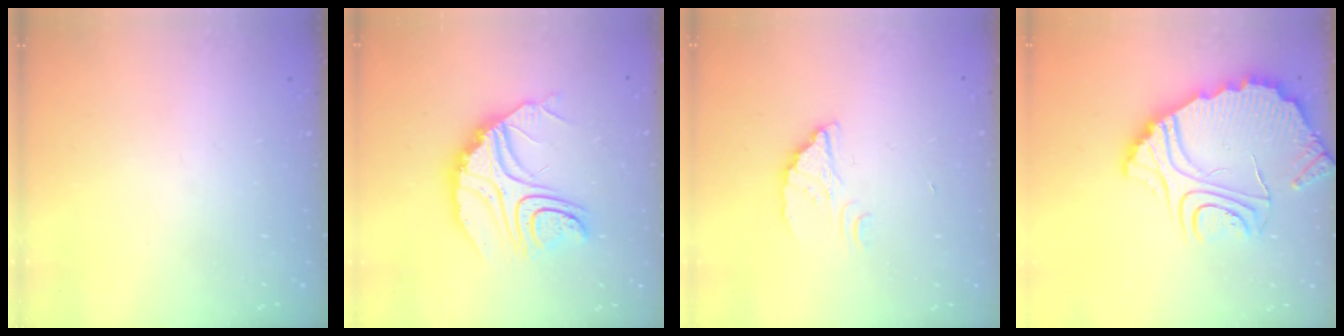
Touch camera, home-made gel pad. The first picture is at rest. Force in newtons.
{"total": 14.0, "press": 13.9, "slide": 1.2}
{"total": 2.2, "press": 2.2, "slide": 0.2}
{"total": 12.4, "press": 12.4, "slide": 1.2}